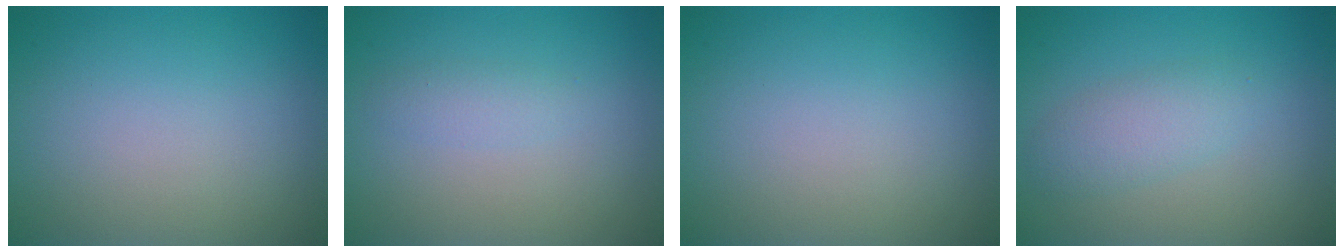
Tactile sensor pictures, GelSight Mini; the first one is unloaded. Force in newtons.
{"total": 1.1, "press": 1.1, "slide": 0.0}
{"total": 0.0}
{"total": 2.5, "press": 2.5, "slide": 0.2}